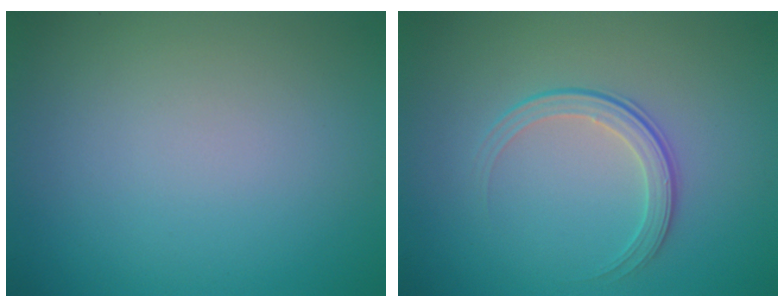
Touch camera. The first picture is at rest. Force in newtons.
{"total": 2.1, "press": 1.5, "slide": 1.5}